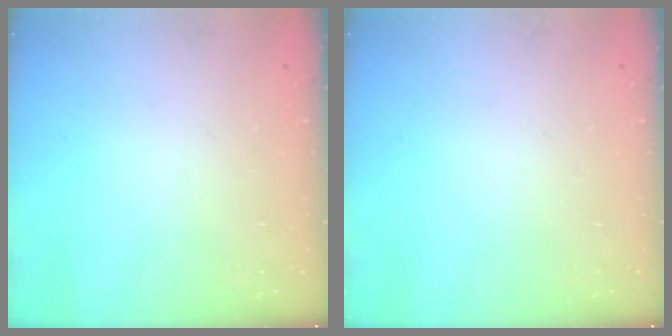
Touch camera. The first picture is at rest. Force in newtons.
{"total": 0.0}